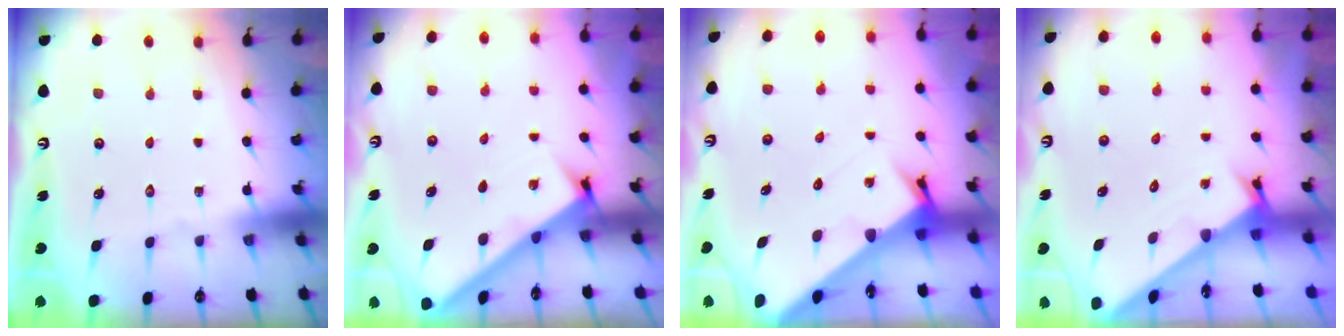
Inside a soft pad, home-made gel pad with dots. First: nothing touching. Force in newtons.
{"total": 2.9, "press": 2.9, "slide": 0.1}
{"total": 2.9, "press": 2.9, "slide": 0.2}
{"total": 1.6, "press": 1.6, "slide": 0.1}